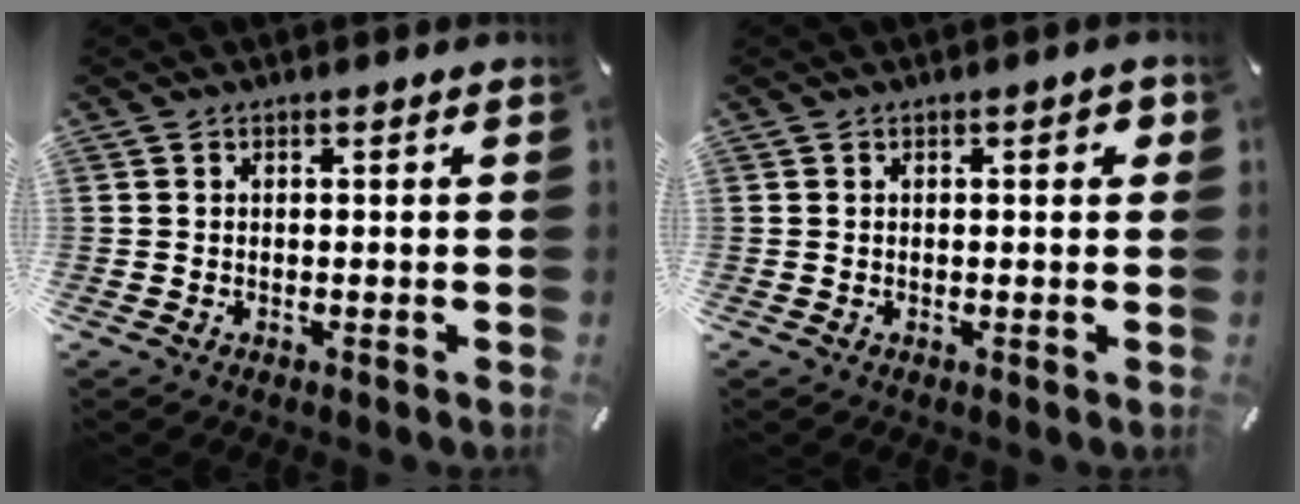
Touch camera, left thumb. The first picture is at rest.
{"total": 1.7, "force": [0.4, 0.7, 1.6], "torque": [-0.015, 0.001, 0.001]}